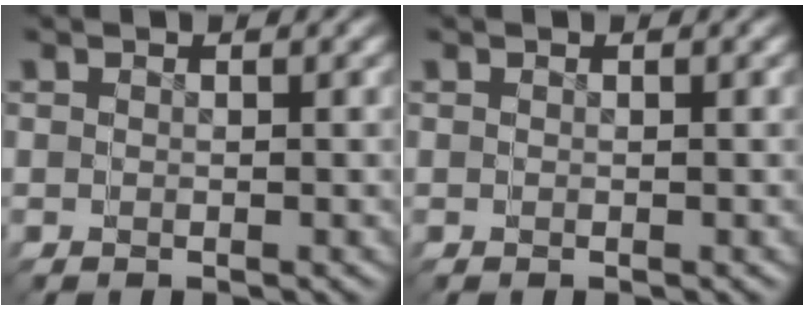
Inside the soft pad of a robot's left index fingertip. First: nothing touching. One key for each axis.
{"total": 0.0}